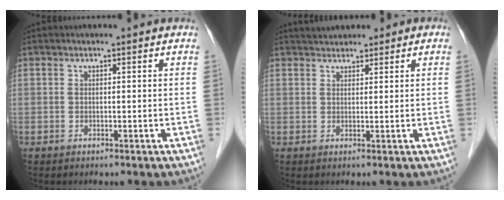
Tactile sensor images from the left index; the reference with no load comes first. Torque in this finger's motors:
{"motor_torque": [-0.03, -0.62, 0.63, 0.10]}